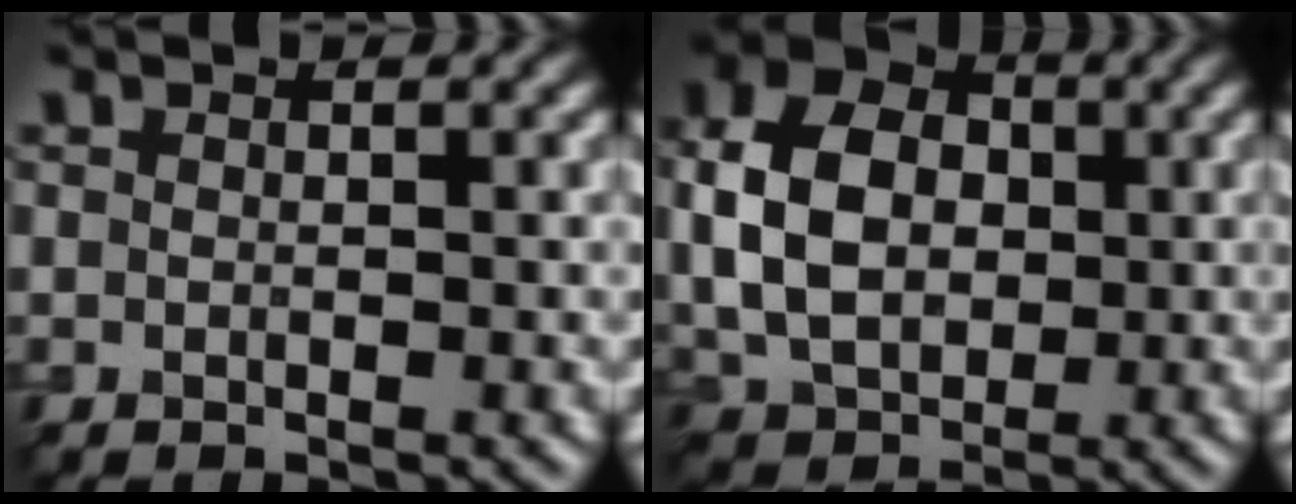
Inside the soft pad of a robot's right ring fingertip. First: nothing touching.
{"total": 8.9, "force": [0.6, 6.7, 5.8], "torque": [-0.131, 0.009, 0.007]}